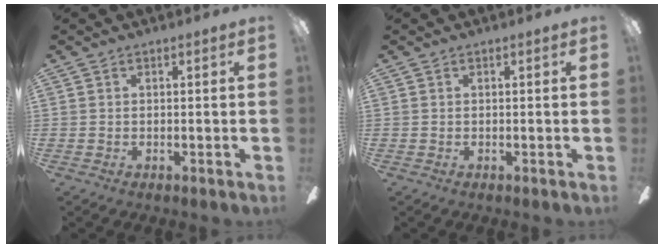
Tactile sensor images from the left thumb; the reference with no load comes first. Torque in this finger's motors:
{"motor_torque": [0.00, 0.00, 0.10, -0.06, 0.00]}